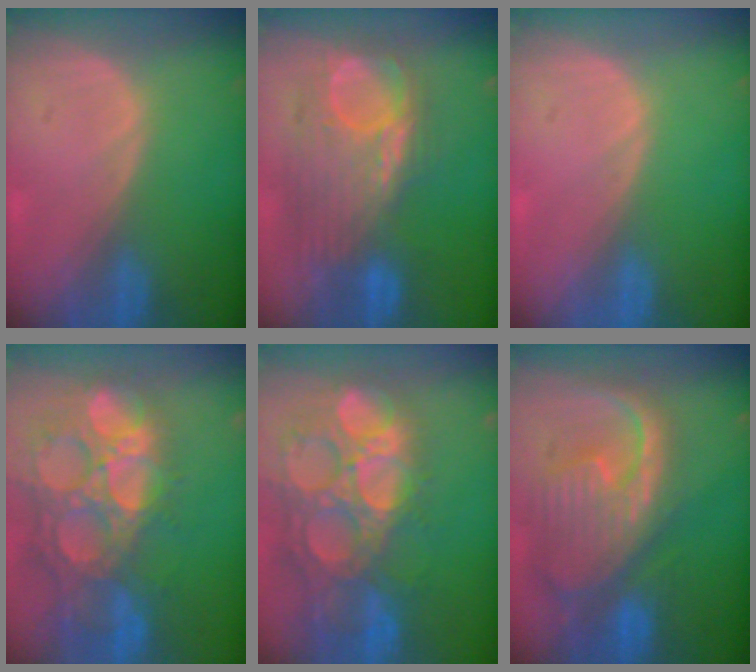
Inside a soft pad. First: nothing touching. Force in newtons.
{"total": 10.2, "press": 9.8, "slide": 2.7}
{"total": 0.0}
{"total": 15.1, "press": 12.5, "slide": 8.5}
{"total": 15.4, "press": 12.8, "slide": 8.7}
{"total": 12.5, "press": 10.7, "slide": 6.5}